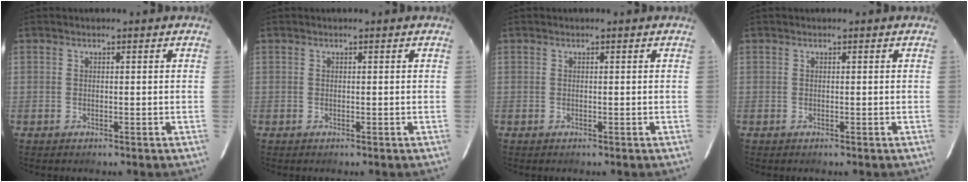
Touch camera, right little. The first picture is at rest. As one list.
[{"total": 0.0}, {"total": 0.0}, {"total": 0.0}]